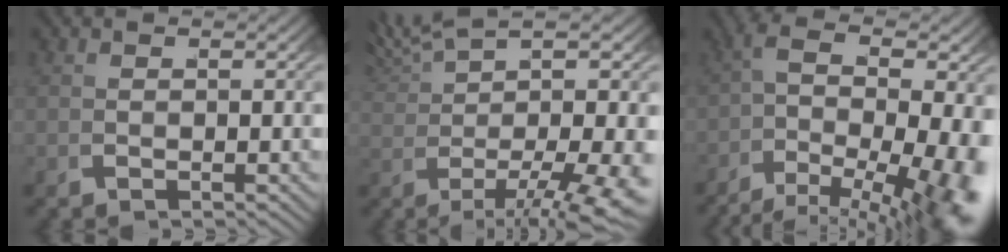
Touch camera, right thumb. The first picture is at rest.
{"total": 6.9, "force": [1.8, 2.0, 6.3], "torque": [-0.100, -0.004, 0.052]}
{"total": 9.2, "force": [-2.2, 4.2, 7.9], "torque": [-0.130, -0.039, -0.011]}